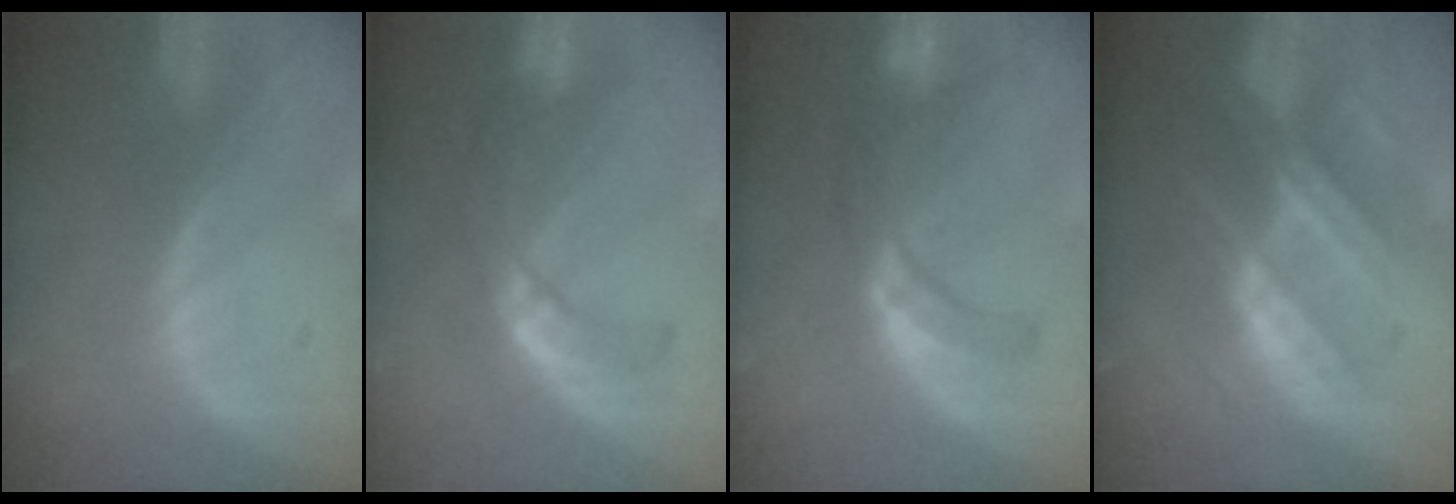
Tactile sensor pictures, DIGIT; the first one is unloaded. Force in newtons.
{"total": 7.7, "press": 6.6, "slide": 4.0}
{"total": 7.5, "press": 7.1, "slide": 2.3}
{"total": 8.9, "press": 7.9, "slide": 4.1}